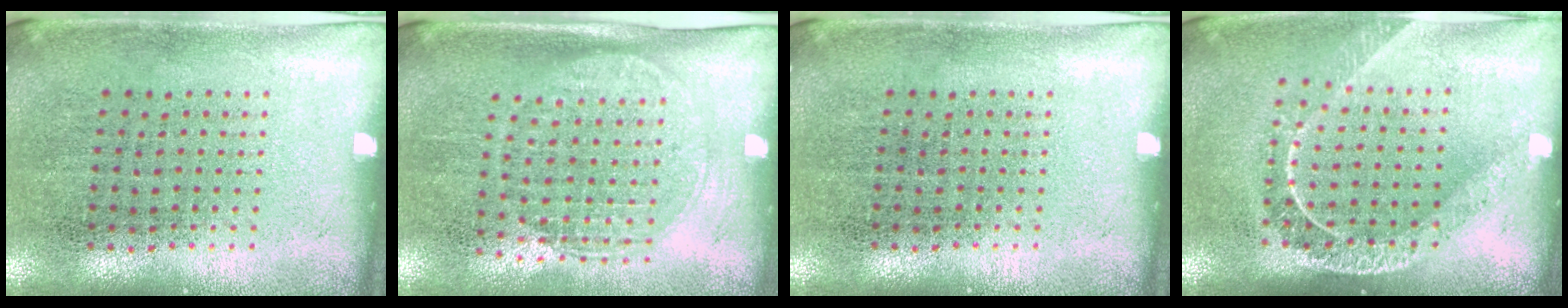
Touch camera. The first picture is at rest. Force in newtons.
{"total": 1.5, "press": 1.3, "slide": 0.8}
{"total": 0.0}
{"total": 1.8, "press": 1.5, "slide": 1.0}